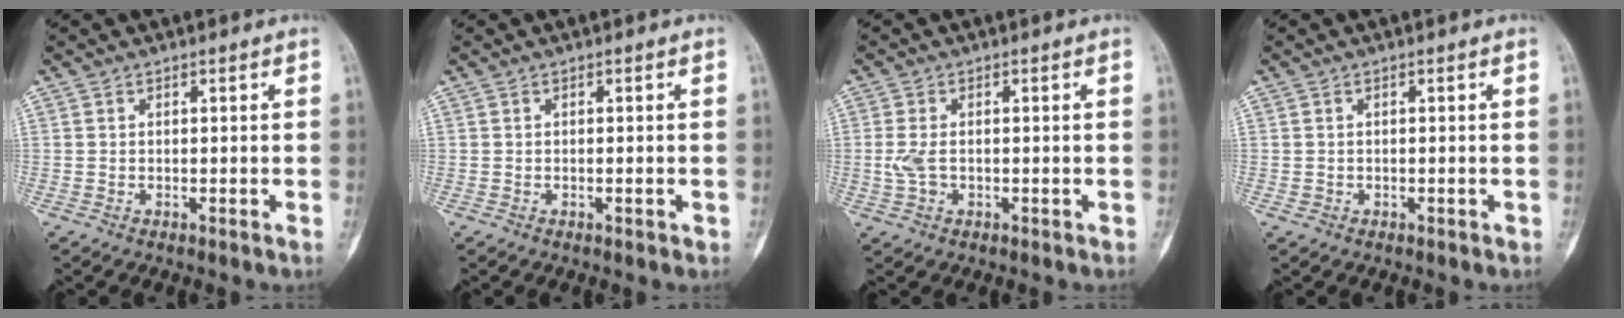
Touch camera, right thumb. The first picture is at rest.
{"total": 0.8, "force": [-0.3, 0.4, 0.5], "torque": [-0.003, 0.004, -0.004]}
{"total": 3.6, "force": [-0.5, 2.3, 2.7], "torque": [-0.062, 0.005, -0.012]}
{"total": 0.9, "force": [-0.4, 0.8, 0.1], "torque": [0.004, 0.006, -0.006]}